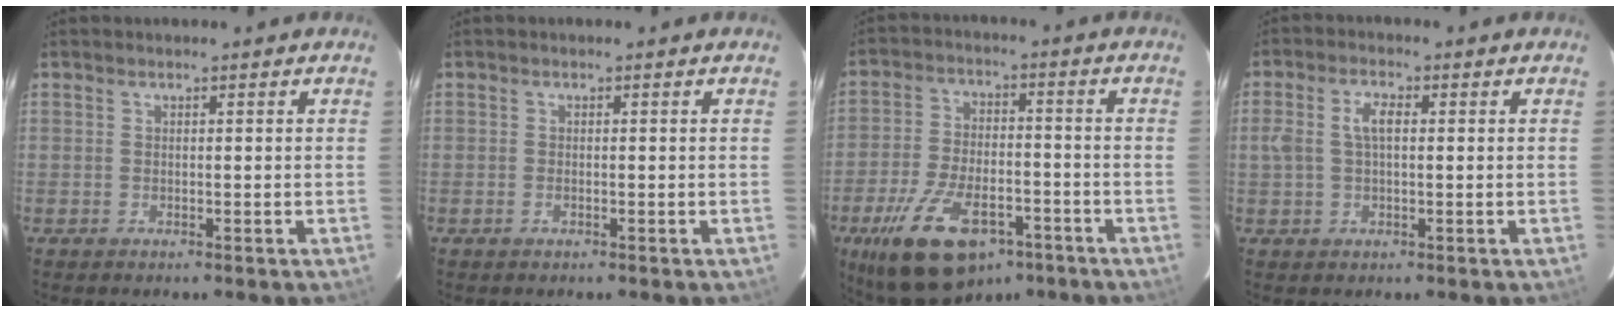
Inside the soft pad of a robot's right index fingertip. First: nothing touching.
{"total": 0.6, "force": [-0.3, 0.3, 0.4], "torque": [-0.007, 0.001, -0.007]}
{"total": 17.9, "force": [-10.5, 8.8, 11.6], "torque": [-0.237, -0.022, -0.174]}
{"total": 4.5, "force": [0.4, 2.1, 4.0], "torque": [-0.078, 0.010, 0.010]}